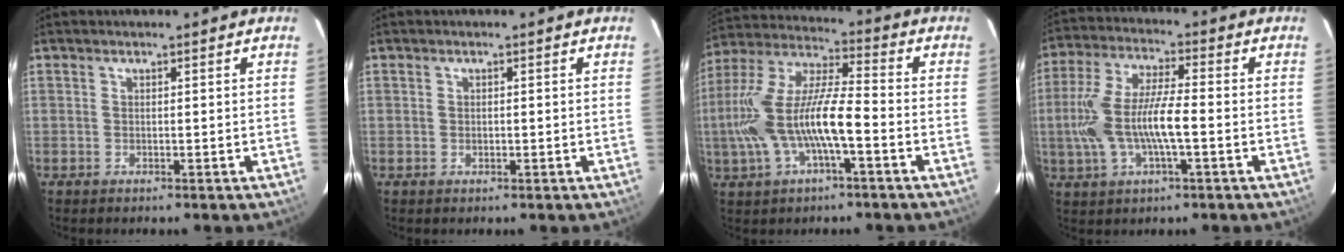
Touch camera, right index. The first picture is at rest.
{"total": 0.8, "force": [0.0, 0.6, 0.4], "torque": [-0.007, 0.002, 0.000]}
{"total": 16.1, "force": [-4.2, 4.4, 15.0], "torque": [-0.301, 0.000, -0.076]}
{"total": 13.1, "force": [-2.3, 3.8, 12.3], "torque": [-0.259, 0.001, -0.042]}